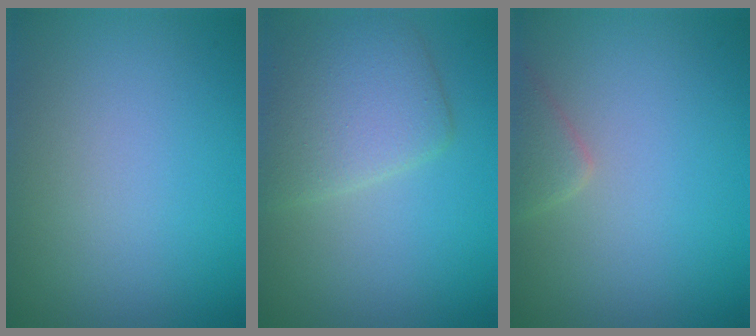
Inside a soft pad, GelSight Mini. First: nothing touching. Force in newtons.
{"total": 4.7, "press": 4.7, "slide": 0.3}
{"total": 1.9, "press": 1.9, "slide": 0.1}